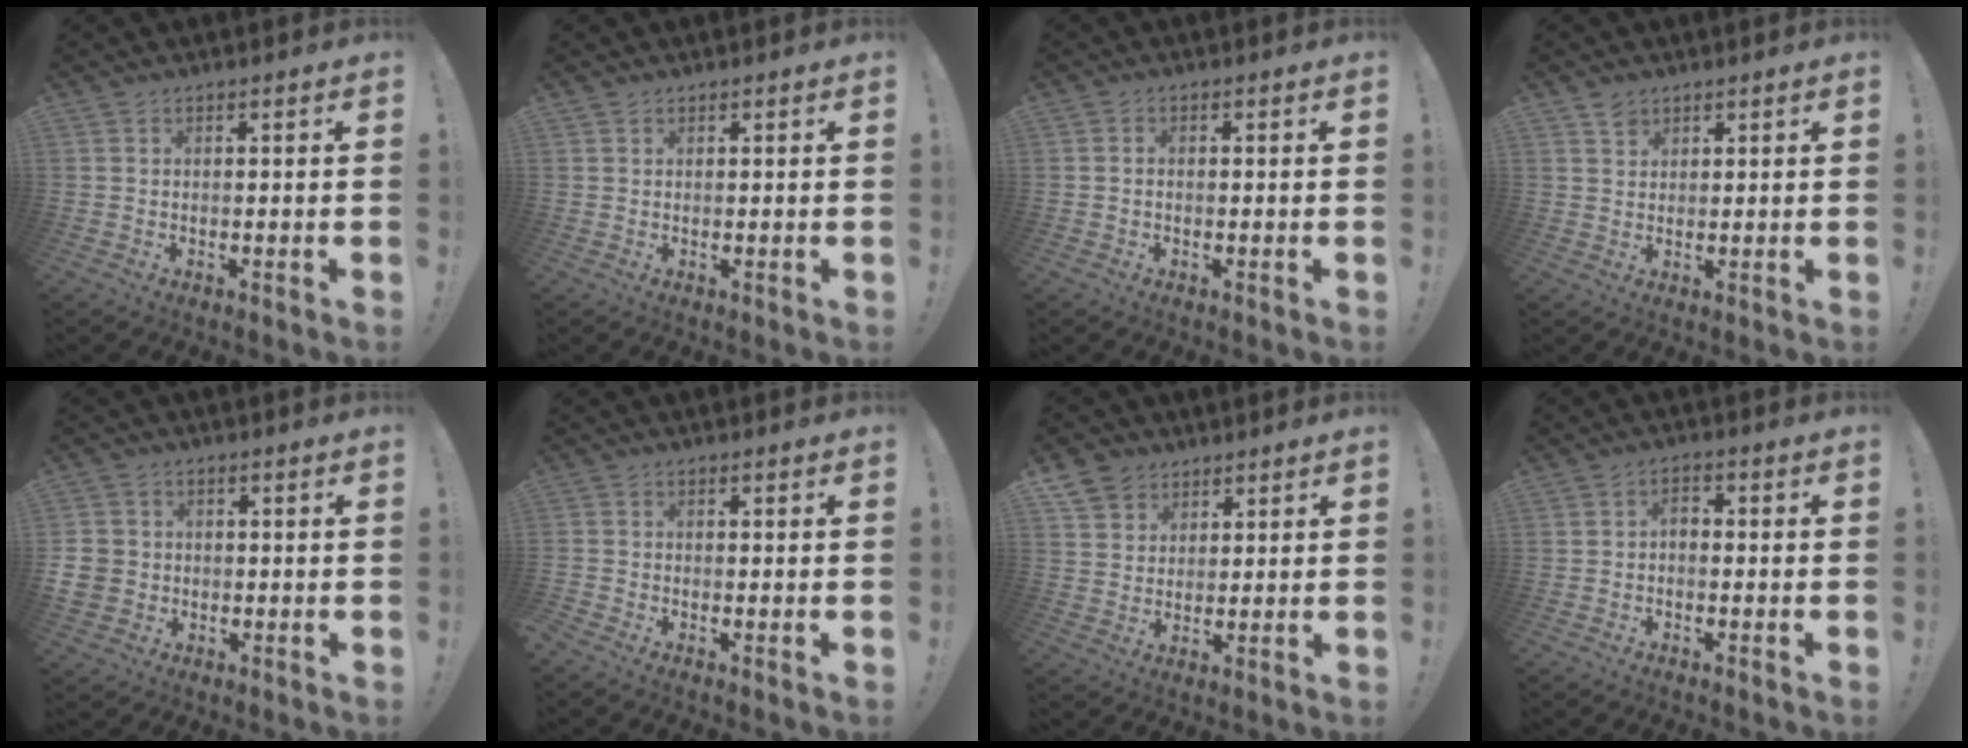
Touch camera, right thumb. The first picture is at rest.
{"total": 0.8, "force": [0.6, 0.4, 0.2], "torque": [-0.002, -0.002, 0.012]}
{"total": 0.9, "force": [-0.4, 0.6, 0.5], "torque": [-0.014, 0.006, -0.008]}
{"total": 2.7, "force": [2.1, 1.7, 0.4], "torque": [0.010, -0.016, 0.035]}
{"total": 6.4, "force": [-0.8, 5.9, 2.3], "torque": [-0.046, 0.008, -0.013]}
{"total": 1.2, "force": [-1.0, 0.3, 0.6], "torque": [-0.007, 0.005, -0.017]}
{"total": 6.9, "force": [4.4, 5.2, 1.3], "torque": [-0.024, -0.026, 0.089]}
{"total": 2.6, "force": [-1.5, 1.3, 1.7], "torque": [-0.039, 0.008, -0.030]}